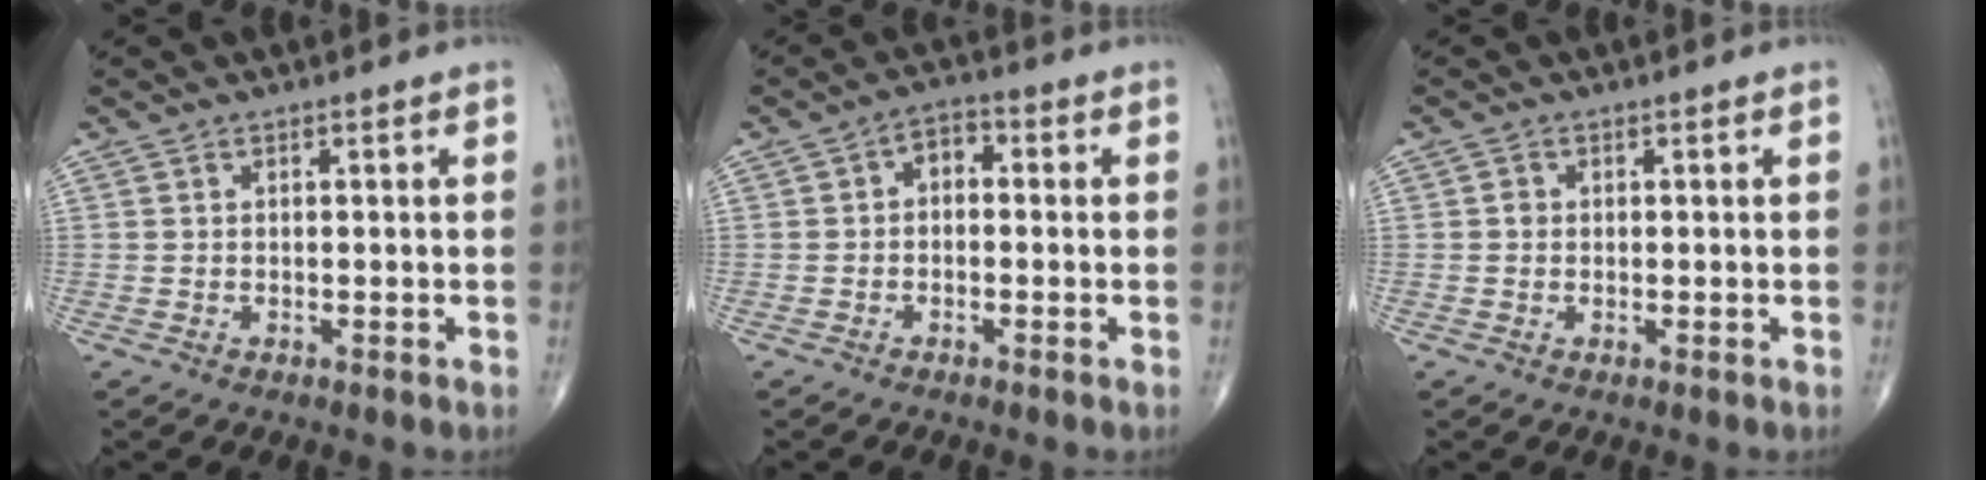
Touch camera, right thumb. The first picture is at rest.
{"total": 3.7, "force": [-0.1, 2.5, 2.6], "torque": [-0.019, 0.017, -0.017]}
{"total": 1.0, "force": [0.0, 0.9, 0.4], "torque": [-0.001, 0.002, -0.001]}